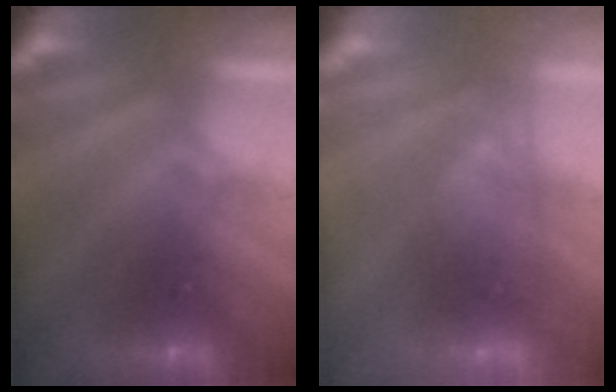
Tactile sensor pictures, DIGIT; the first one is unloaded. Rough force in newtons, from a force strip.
{"total": 2.7}